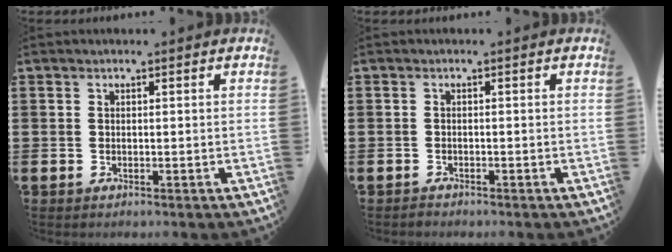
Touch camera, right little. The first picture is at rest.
{"total": 0.6, "force": [-0.6, 0.1, -0.1], "torque": [0.000, 0.000, -0.013]}